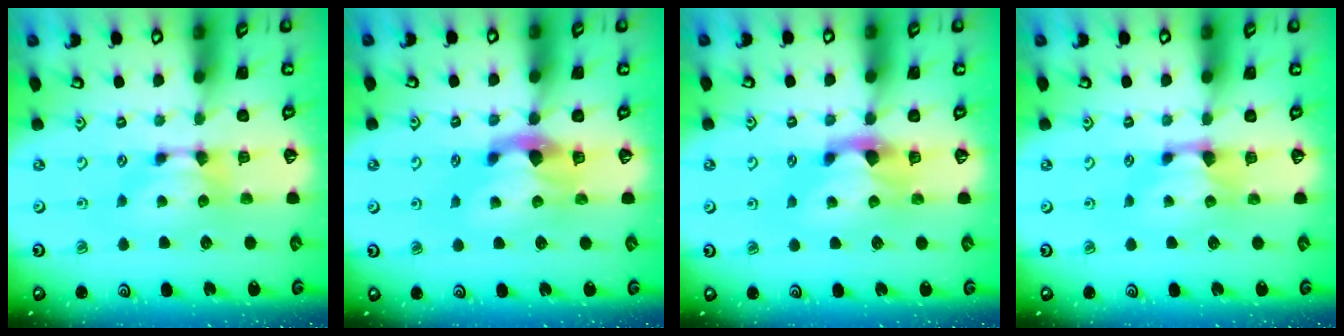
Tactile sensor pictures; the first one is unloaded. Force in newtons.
{"total": 2.3, "press": 1.9, "slide": 1.3}
{"total": 2.0, "press": 1.6, "slide": 1.2}
{"total": 0.6, "press": 0.1, "slide": 0.6}